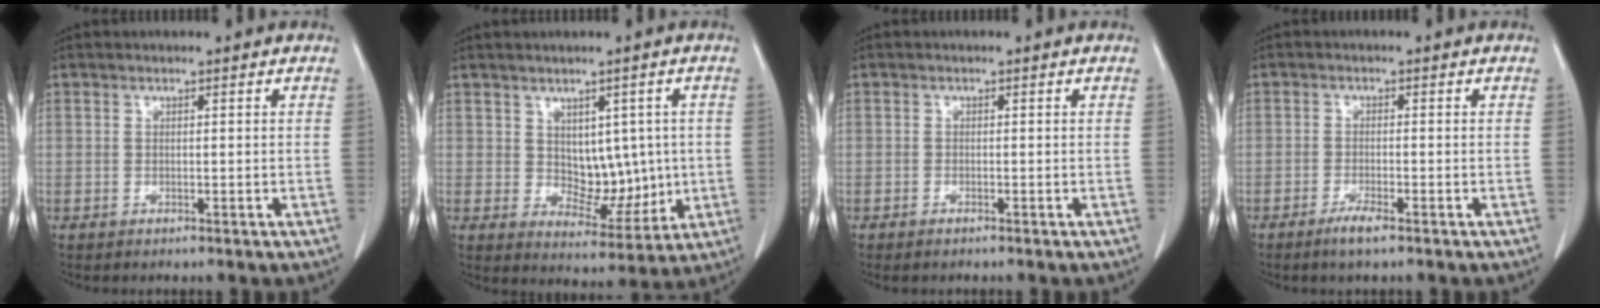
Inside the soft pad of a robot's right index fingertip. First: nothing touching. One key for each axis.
{"total": 7.2, "fx": 0.9, "fy": 4.5, "fz": 5.6, "tx": -0.069, "ty": 0.003, "tz": 0.036}
{"total": 0.7, "fx": -0.6, "fy": 0.1, "fz": 0.4, "tx": -0.017, "ty": -0.004, "tz": -0.006}
{"total": 2.8, "fx": -1.9, "fy": 0.1, "fz": 2.0, "tx": -0.043, "ty": -0.004, "tz": -0.036}